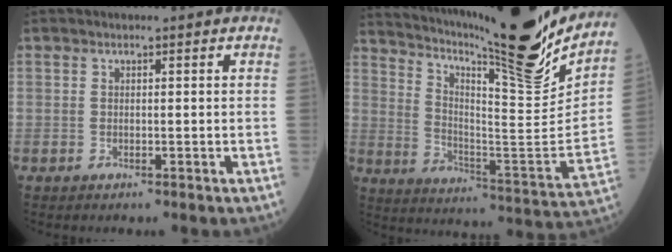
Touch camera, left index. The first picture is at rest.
{"total": 24.9, "force": [21.3, 1.3, 12.9], "torque": [-0.217, -0.068, 0.306]}